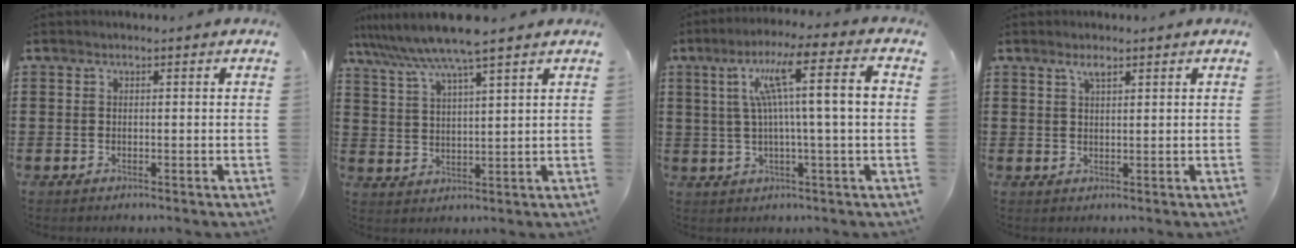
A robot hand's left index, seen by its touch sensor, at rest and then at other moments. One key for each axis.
{"total": 7.7, "fx": 6.4, "fy": -0.4, "fz": 4.3, "tx": -0.103, "ty": -0.029, "tz": 0.110}
{"total": 11.7, "fx": 2.8, "fy": 0.6, "fz": 11.3, "tx": -0.215, "ty": 0.008, "tz": 0.042}
{"total": 1.8, "fx": 1.3, "fy": 0.5, "fz": 1.2, "tx": -0.028, "ty": 0.002, "tz": 0.023}